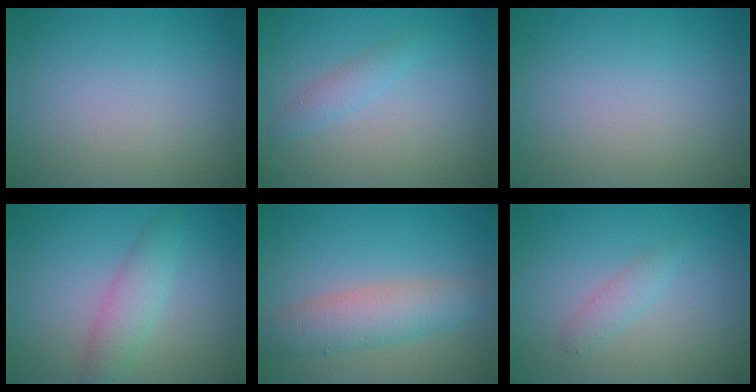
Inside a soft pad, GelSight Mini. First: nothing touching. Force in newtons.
{"total": 1.4, "press": 1.4, "slide": 0.0}
{"total": 0.0}
{"total": 2.9, "press": 2.9, "slide": 0.0}
{"total": 4.3, "press": 4.3, "slide": 0.1}
{"total": 1.4, "press": 1.4, "slide": 0.0}